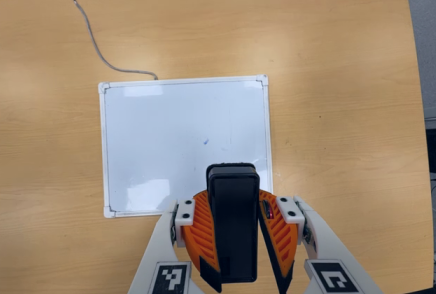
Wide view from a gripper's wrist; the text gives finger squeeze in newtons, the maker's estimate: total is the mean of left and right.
{"total": 12.5, "left": 11.6, "right": 13.4}